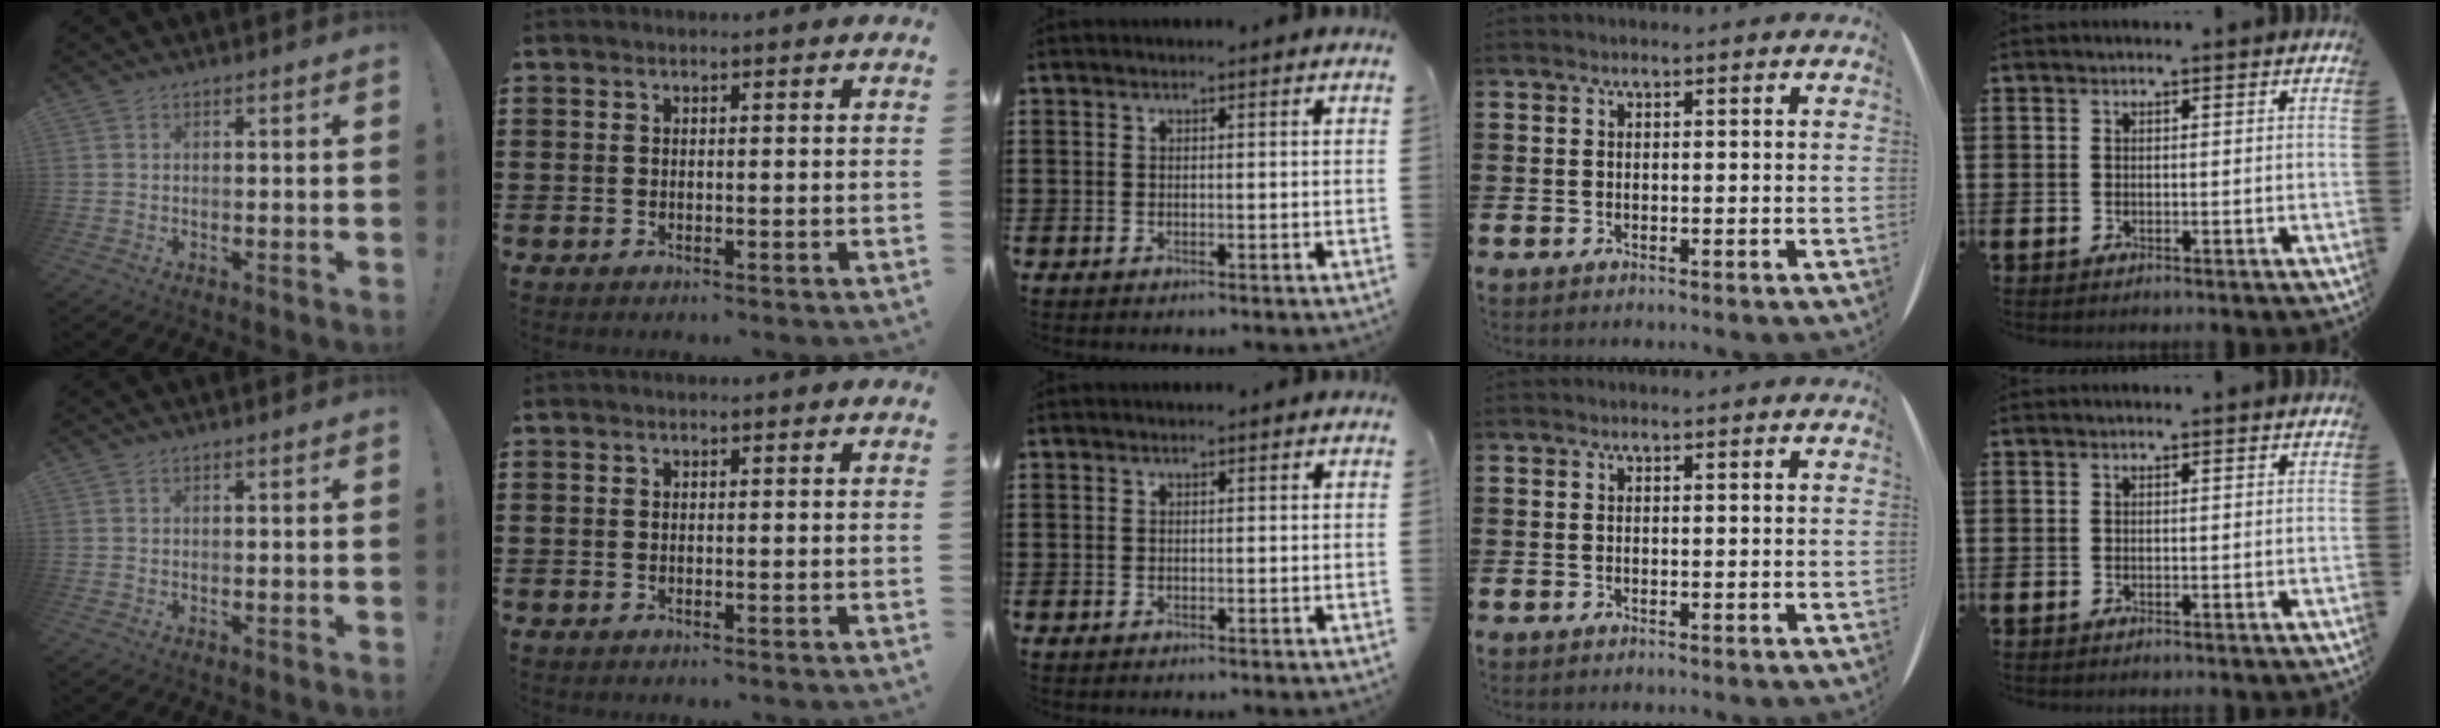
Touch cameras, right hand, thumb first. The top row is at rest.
{}